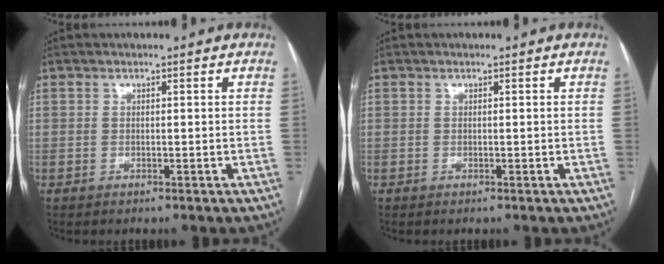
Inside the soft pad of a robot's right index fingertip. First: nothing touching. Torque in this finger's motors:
{"motor_torque": [0.05, 0.04, 0.01, 0.00]}